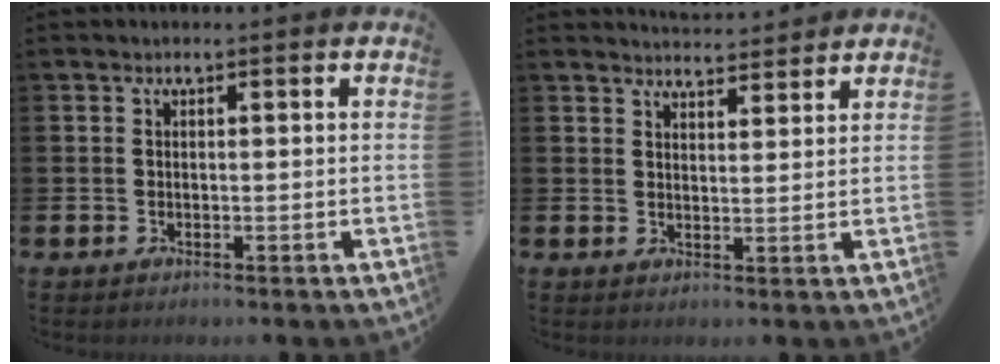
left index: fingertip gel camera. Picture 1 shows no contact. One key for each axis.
{"total": 3.9, "fx": 3.8, "fy": 0.4, "fz": -0.2, "tx": 0.001, "ty": -0.022, "tz": 0.069}